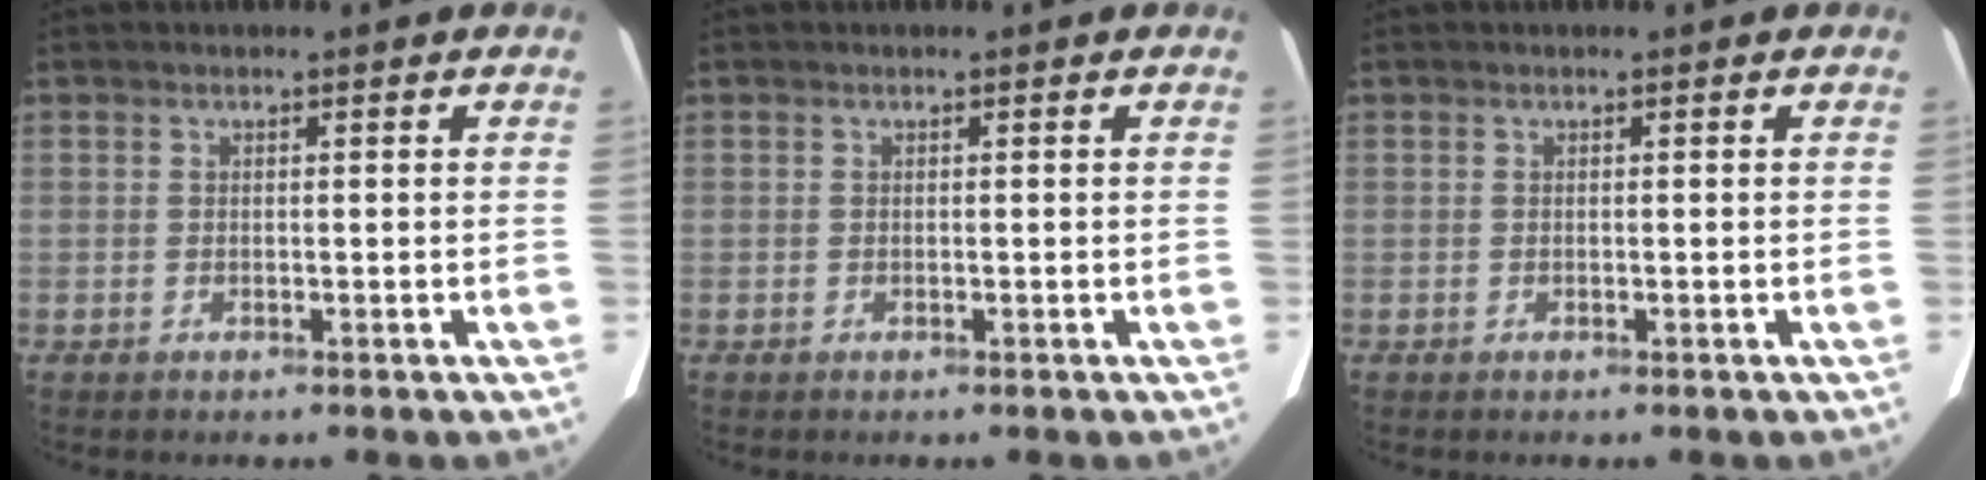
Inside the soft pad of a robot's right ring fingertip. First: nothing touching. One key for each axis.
{"total": 0.0}
{"total": 0.0}